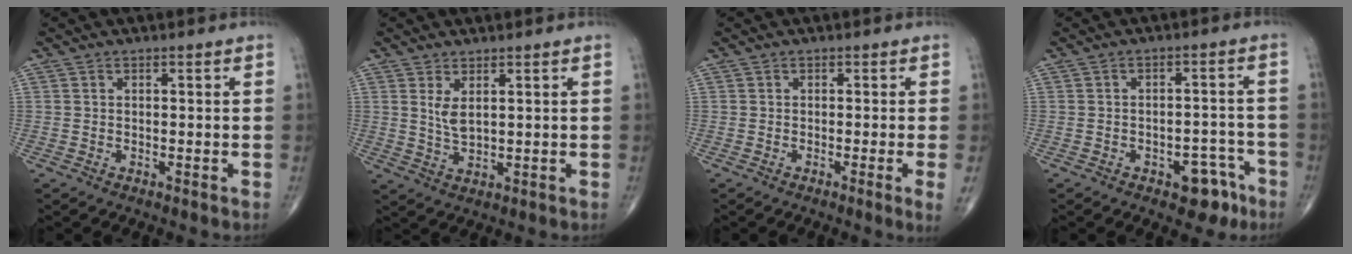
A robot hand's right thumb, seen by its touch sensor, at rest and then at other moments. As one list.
[{"total": 3.4, "force": [1.3, 1.3, 2.9], "torque": [-0.054, -0.018, 0.033]}, {"total": 2.3, "force": [-0.6, -0.4, 2.2], "torque": [-0.038, -0.008, -0.011]}, {"total": 6.8, "force": [-3.9, 3.8, 4.1], "torque": [-0.025, 0.038, -0.046]}]